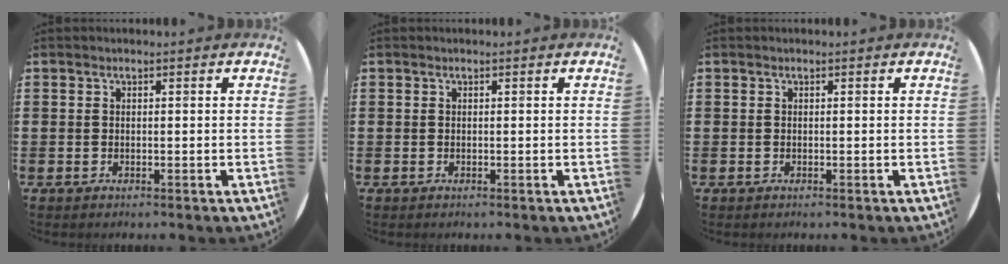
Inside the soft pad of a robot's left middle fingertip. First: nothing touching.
{"total": 0.0}
{"total": 0.0}